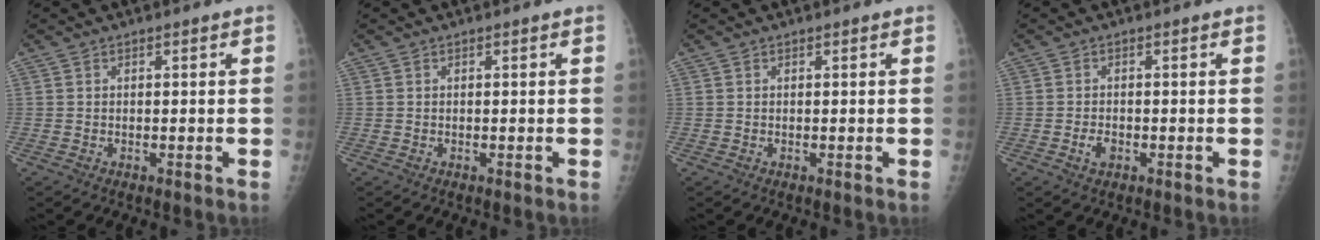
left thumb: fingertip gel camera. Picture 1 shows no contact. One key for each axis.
{"total": 0.0}
{"total": 0.0}
{"total": 2.1, "fx": -0.8, "fy": 1.4, "fz": 1.3, "tx": -0.020, "ty": 0.002, "tz": -0.012}